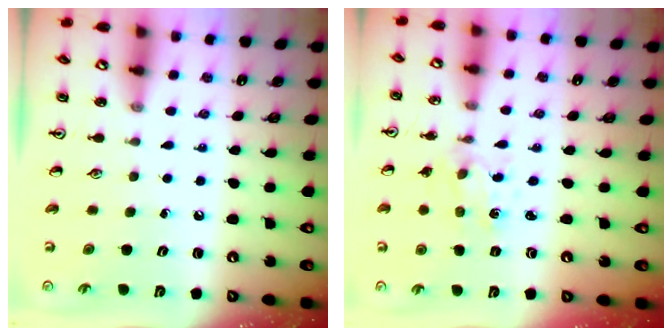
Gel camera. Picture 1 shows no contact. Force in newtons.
{"total": 1.5, "press": 1.4, "slide": 0.3}